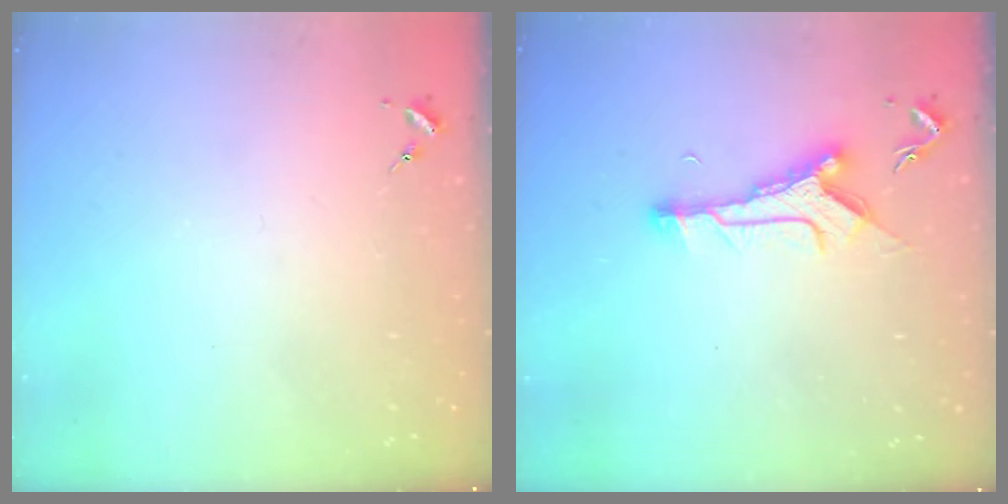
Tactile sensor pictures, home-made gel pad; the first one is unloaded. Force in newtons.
{"total": 10.2, "press": 10.2, "slide": 0.6}